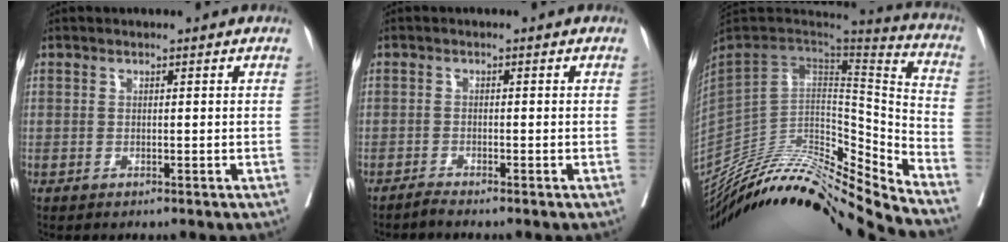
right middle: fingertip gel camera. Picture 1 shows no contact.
{"total": 1.1, "force": [-1.0, -0.3, 0.1], "torque": [-0.002, -0.003, -0.021]}
{"total": 28.2, "force": [-25.0, 1.9, 13.0], "torque": [-0.198, -0.011, -0.400]}